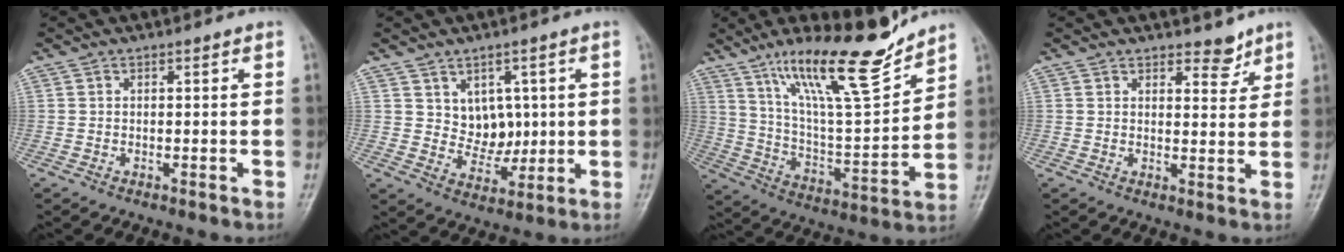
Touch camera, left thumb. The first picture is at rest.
{"total": 7.2, "force": [1.9, 5.7, 3.9], "torque": [-0.023, -0.016, 0.041]}
{"total": 19.1, "force": [14.0, 3.8, 12.4], "torque": [-0.176, -0.082, 0.247]}
{"total": 3.8, "force": [2.9, 1.8, 1.6], "torque": [-0.001, -0.020, 0.041]}